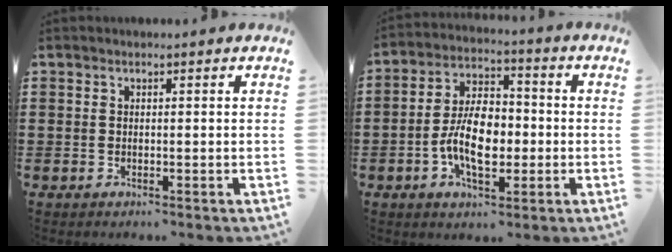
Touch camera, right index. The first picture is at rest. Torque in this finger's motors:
{"motor_torque": [2.14, 0.00, 1.05, 0.21]}